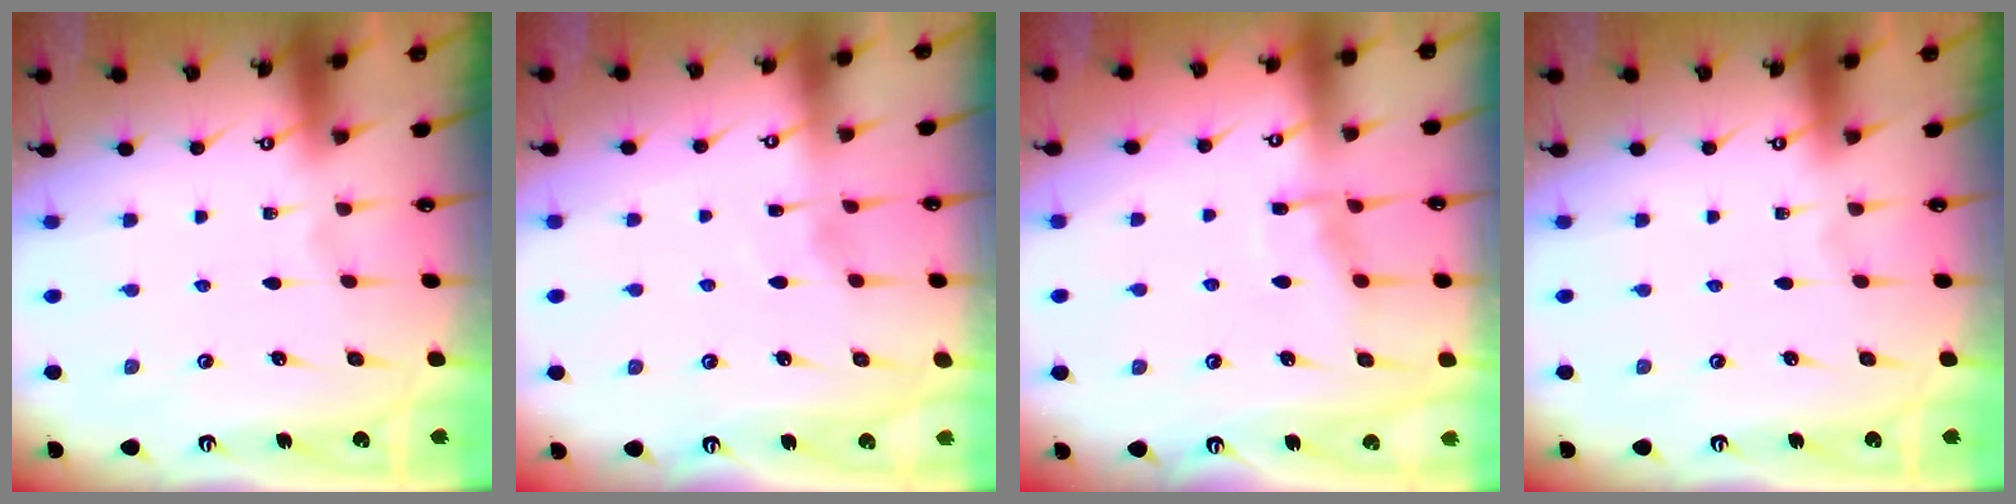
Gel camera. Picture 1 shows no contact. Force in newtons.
{"total": 2.8, "press": 2.8, "slide": 0.5}
{"total": 6.8, "press": 6.8, "slide": 0.6}
{"total": 0.0}